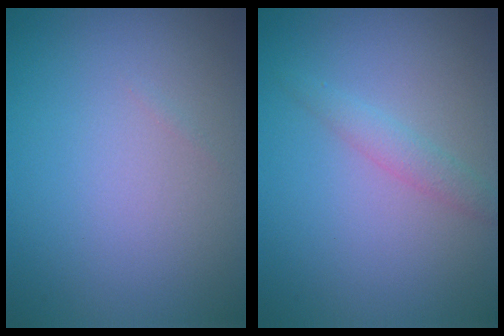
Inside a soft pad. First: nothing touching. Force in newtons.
{"total": 1.4, "press": 1.4, "slide": 0.1}